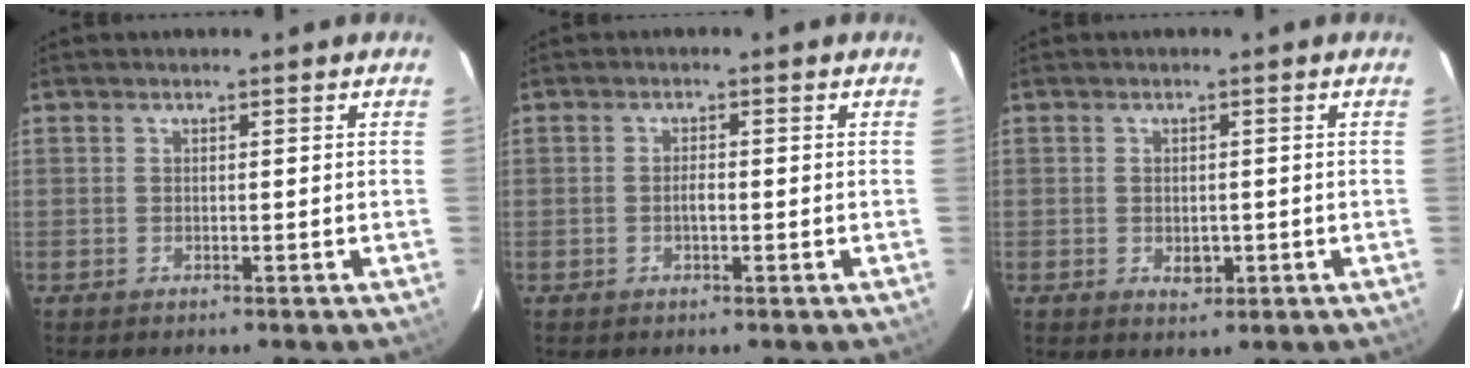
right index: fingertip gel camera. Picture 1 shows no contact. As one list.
[{"total": 1.5, "force": [-0.5, 0.6, 1.3], "torque": [-0.024, 0.001, -0.009]}, {"total": 2.8, "force": [-0.7, 2.0, 1.8], "torque": [-0.029, -0.003, -0.007]}]